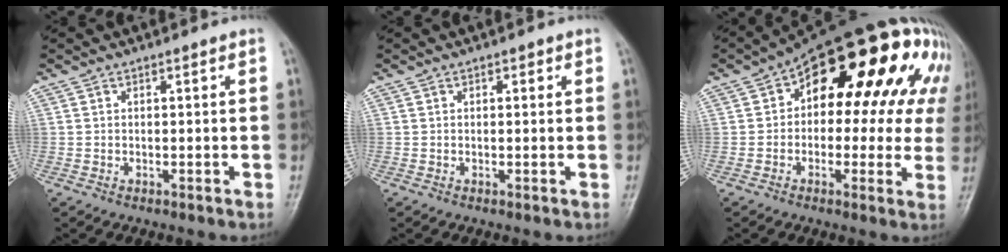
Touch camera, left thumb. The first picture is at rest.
{"total": 0.8, "force": [0.4, 0.6, 0.4], "torque": [0.001, 0.000, 0.003]}
{"total": 21.9, "force": [6.9, 11.3, 17.4], "torque": [-0.183, 0.032, 0.085]}